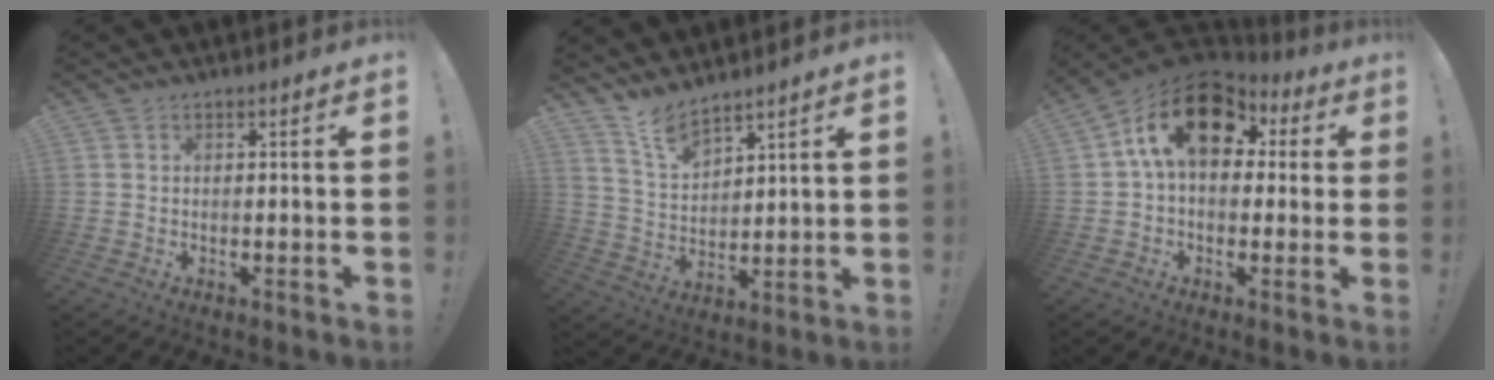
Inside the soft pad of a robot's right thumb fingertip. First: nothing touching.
{"total": 8.1, "force": [7.4, 2.1, 2.5], "torque": [-0.062, -0.054, 0.143]}
{"total": 17.4, "force": [5.2, 10.7, 12.6], "torque": [-0.221, 0.001, 0.089]}